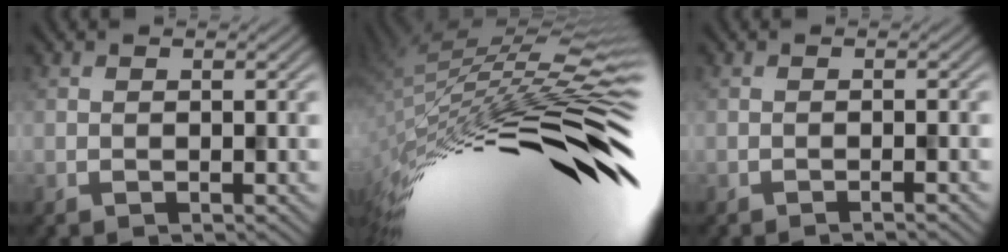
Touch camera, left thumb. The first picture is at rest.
{"total": 15.6, "force": [-3.2, 4.1, 14.7], "torque": [-0.283, -0.001, -0.055]}
{"total": 1.6, "force": [-0.9, 0.2, 1.2], "torque": [-0.011, 0.004, -0.022]}